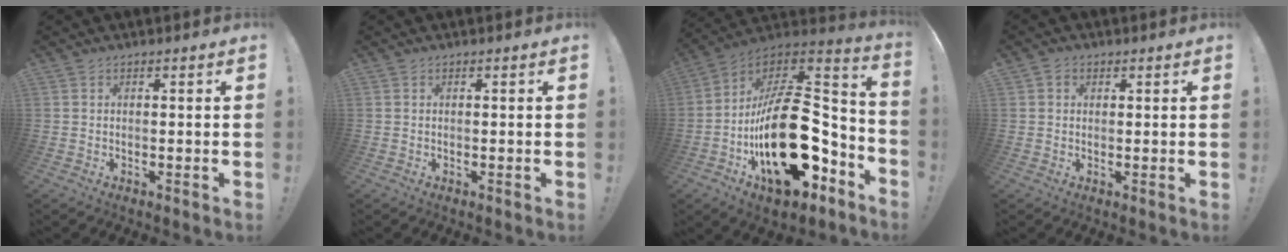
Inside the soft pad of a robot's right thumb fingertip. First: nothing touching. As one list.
[{"total": 0.0}, {"total": 33.3, "force": [-7.5, 18.0, 27.0], "torque": [-0.444, 0.035, -0.103]}, {"total": 1.4, "force": [0.5, 1.2, 0.5], "torque": [-0.002, 0.000, 0.008]}]